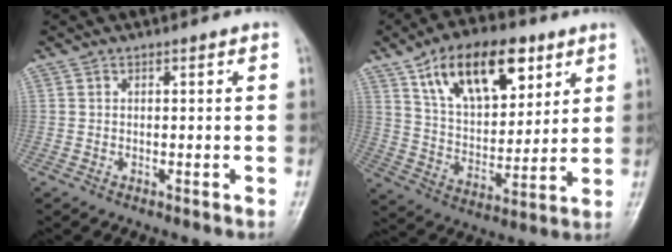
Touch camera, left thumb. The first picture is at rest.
{"total": 18.5, "force": [9.7, 9.5, 12.5], "torque": [-0.160, -0.038, 0.172]}